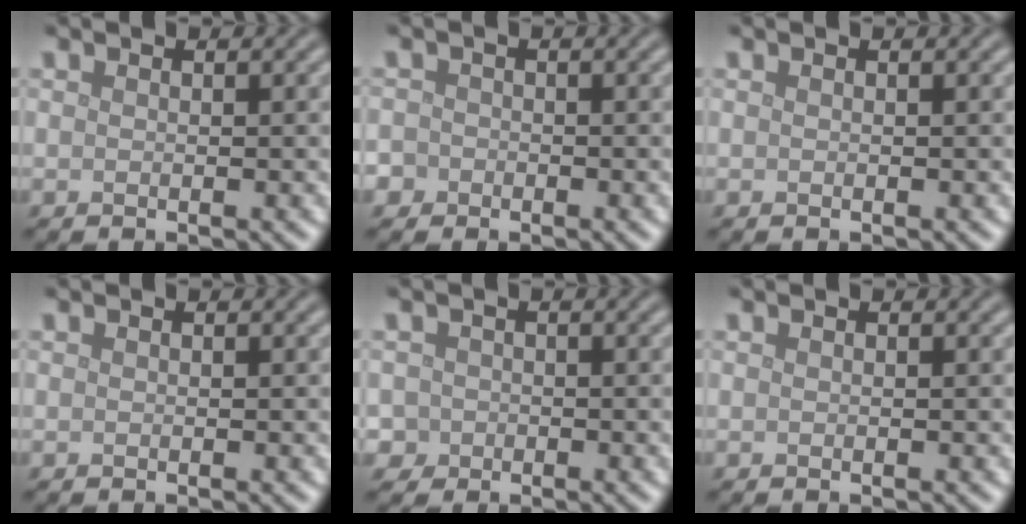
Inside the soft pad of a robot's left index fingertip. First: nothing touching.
{"total": 1.8, "force": [-0.8, 1.6, 0.3], "torque": [0.005, 0.007, -0.023]}
{"total": 0.0}
{"total": 0.0}
{"total": 1.7, "force": [-0.4, 1.7, 0.1], "torque": [0.009, 0.005, -0.010]}
{"total": 0.0}